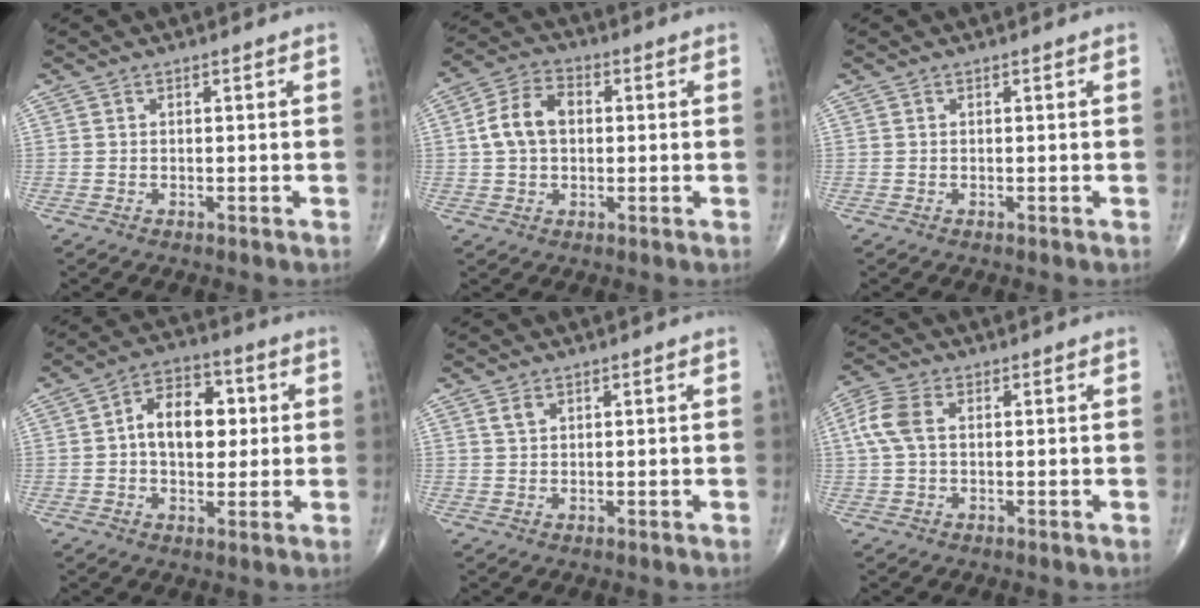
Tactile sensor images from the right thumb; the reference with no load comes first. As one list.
[{"total": 8.5, "force": [0.8, 5.8, 6.1], "torque": [-0.113, 0.022, 0.010]}, {"total": 0.0}, {"total": 11.3, "force": [1.2, 7.2, 8.6], "torque": [-0.104, 0.016, 0.013]}, {"total": 1.6, "force": [1.0, 0.9, 0.9], "torque": [-0.016, 0.000, 0.021]}, {"total": 6.0, "force": [0.9, 3.6, 4.8], "torque": [-0.130, 0.019, 0.016]}]